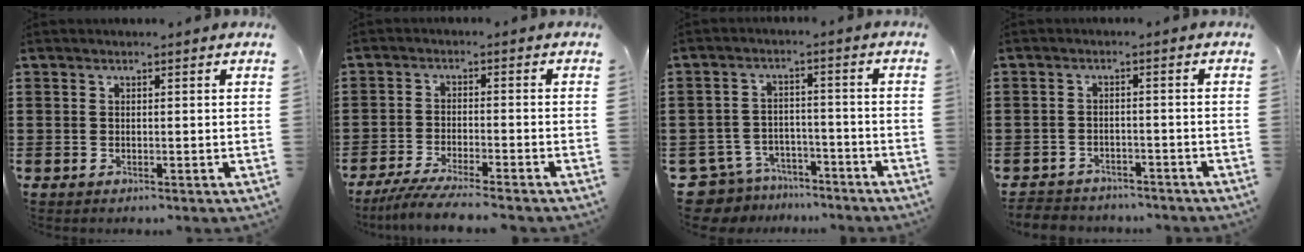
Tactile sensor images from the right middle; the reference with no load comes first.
{"total": 4.9, "force": [-4.5, -0.4, 1.9], "torque": [-0.045, -0.019, -0.088]}
{"total": 6.3, "force": [-6.1, 1.4, 0.5], "torque": [-0.038, 0.006, -0.129]}
{"total": 2.8, "force": [-2.7, 0.3, -0.3], "torque": [-0.004, -0.005, -0.060]}